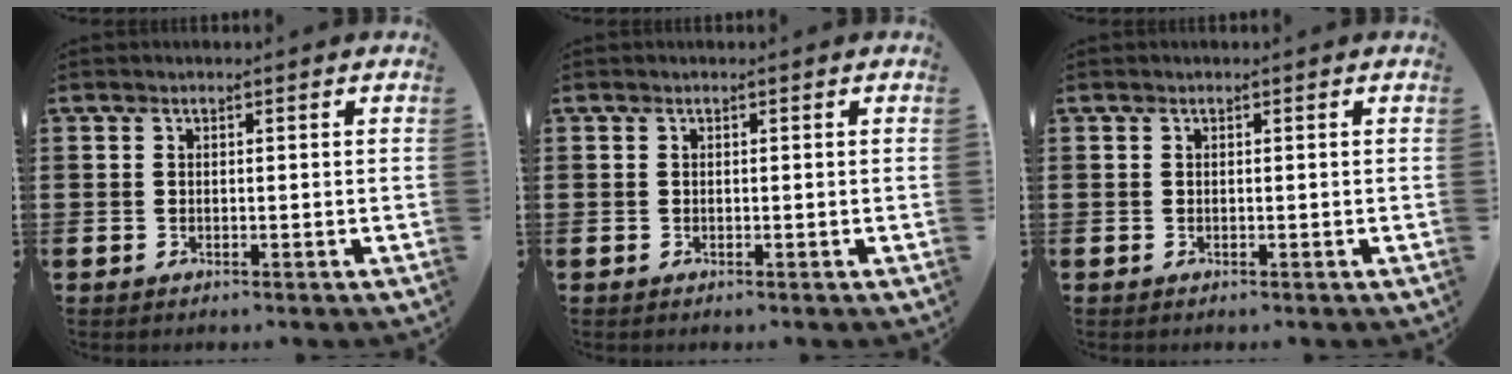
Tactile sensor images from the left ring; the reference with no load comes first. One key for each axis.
{"total": 0.0}
{"total": 0.0}